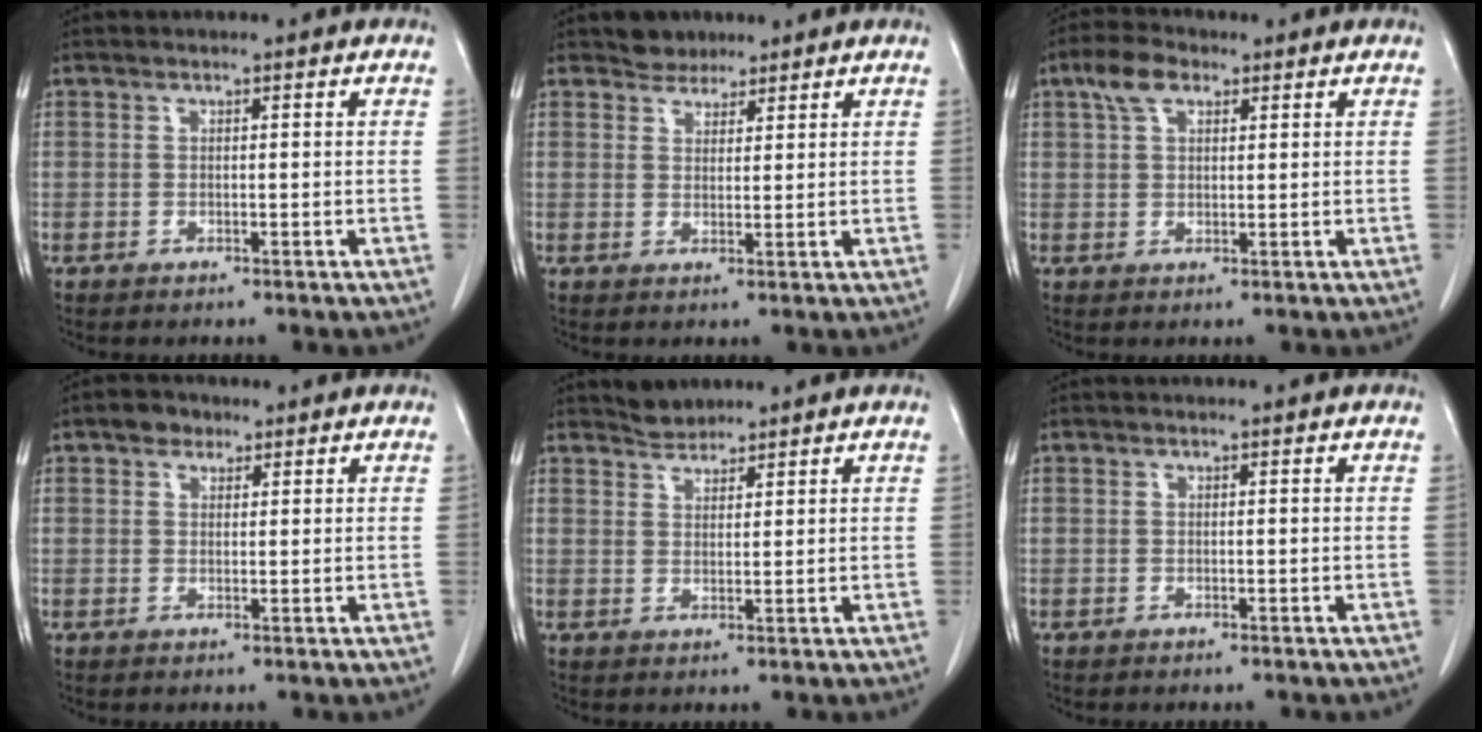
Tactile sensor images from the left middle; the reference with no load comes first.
{"total": 3.0, "force": [2.5, 1.6, 0.1], "torque": [-0.001, 0.005, 0.041]}
{"total": 4.6, "force": [2.5, 2.3, 3.1], "torque": [-0.068, 0.016, 0.049]}
{"total": 2.4, "force": [1.5, 1.7, 0.8], "torque": [-0.014, 0.006, 0.022]}
{"total": 2.6, "force": [2.5, 0.7, -0.1], "torque": [-0.002, 0.004, 0.046]}
{"total": 0.0}